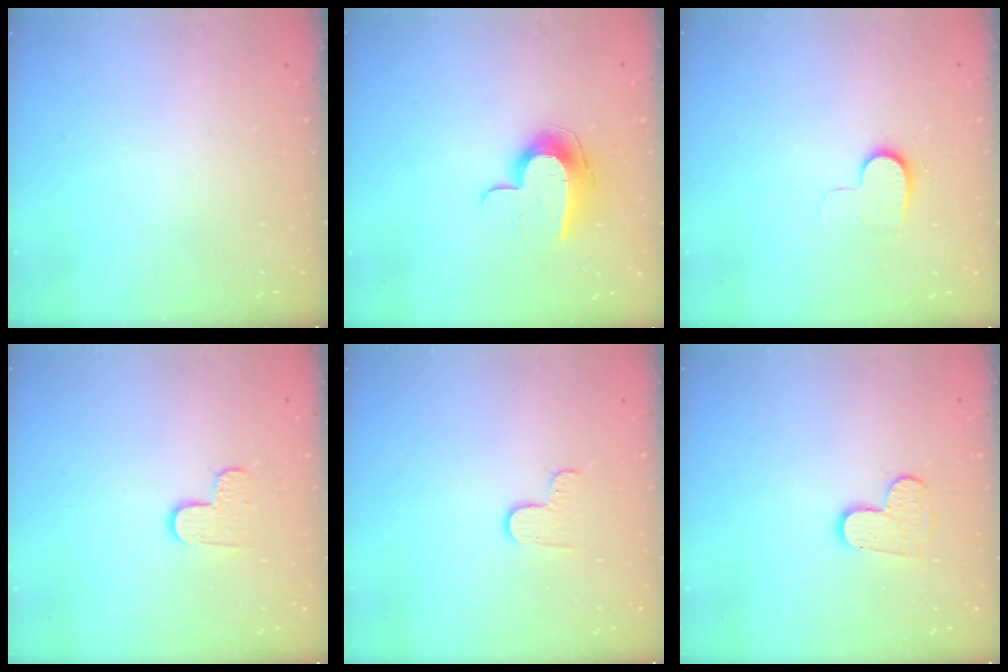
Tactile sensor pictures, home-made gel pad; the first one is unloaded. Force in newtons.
{"total": 10.1, "press": 10.0, "slide": 0.5}
{"total": 7.8, "press": 7.8, "slide": 0.7}
{"total": 4.6, "press": 4.5, "slide": 0.5}
{"total": 4.2, "press": 4.2, "slide": 0.5}
{"total": 5.7, "press": 5.7, "slide": 0.3}